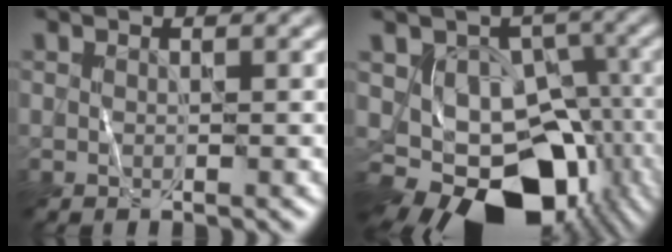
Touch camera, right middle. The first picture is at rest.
{"total": 13.7, "force": [-6.3, 9.2, 7.9], "torque": [-0.109, -0.017, -0.082]}